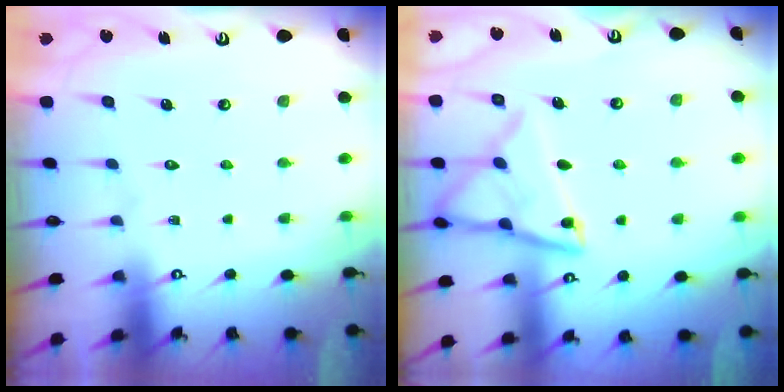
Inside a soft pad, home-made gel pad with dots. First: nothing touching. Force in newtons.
{"total": 14.1, "press": 14.1, "slide": 1.3}